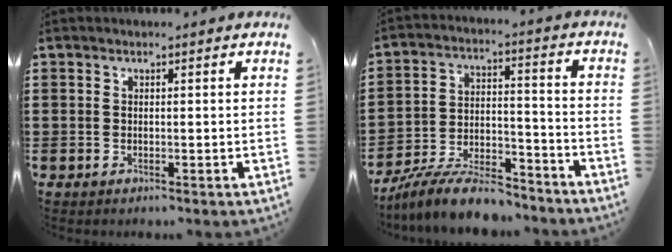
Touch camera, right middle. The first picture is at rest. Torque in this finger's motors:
{"motor_torque": [1.27, 0.06, 0.80, 0.21]}